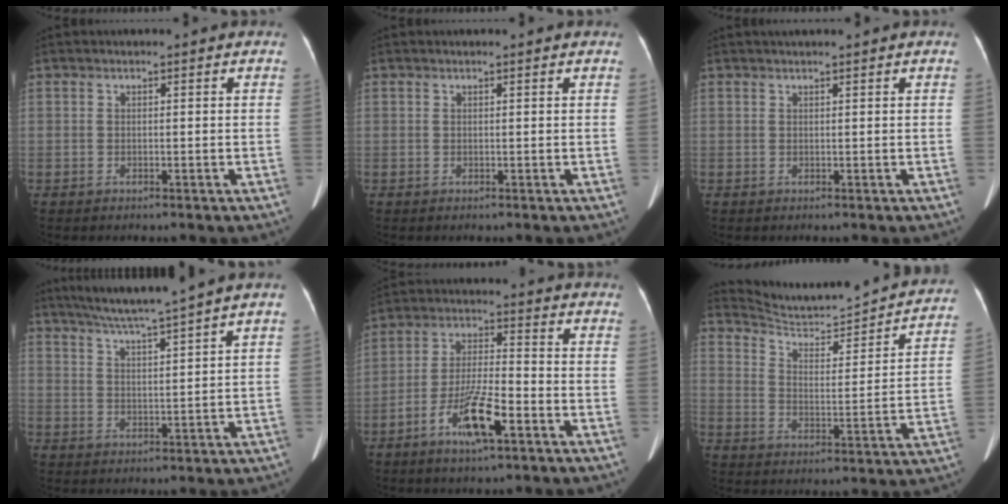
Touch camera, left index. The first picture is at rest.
{"total": 0.8, "force": [0.8, 0.0, 0.3], "torque": [-0.005, 0.010, 0.011]}
{"total": 1.7, "force": [1.4, -0.1, 1.0], "torque": [-0.011, 0.020, 0.028]}
{"total": 9.0, "force": [7.4, -1.9, 4.7], "torque": [-0.079, 0.006, 0.123]}
{"total": 9.5, "force": [-4.8, 1.7, 8.0], "torque": [-0.160, -0.002, -0.087]}
{"total": 20.9, "force": [19.8, 2.1, 6.5], "torque": [-0.099, -0.043, 0.265]}